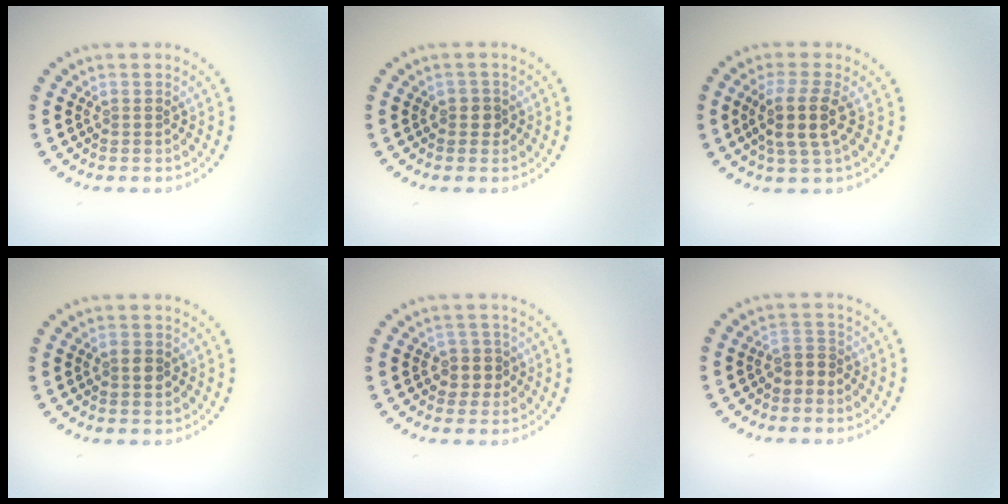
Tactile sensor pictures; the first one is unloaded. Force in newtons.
{"total": 1.3, "press": 1.1, "slide": 0.6}
{"total": 3.5, "press": 3.0, "slide": 1.9}
{"total": 1.1, "press": 1.1, "slide": 0.1}
{"total": 2.0, "press": 1.7, "slide": 1.1}
{"total": 1.7, "press": 1.4, "slide": 0.9}